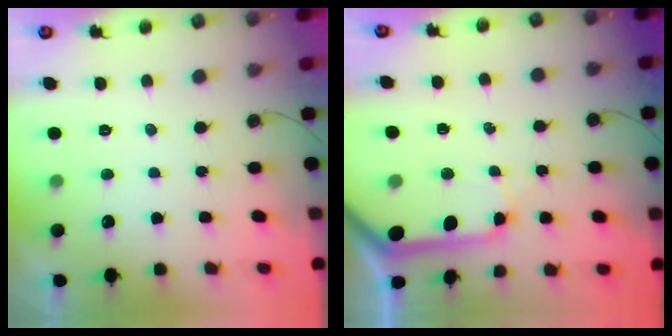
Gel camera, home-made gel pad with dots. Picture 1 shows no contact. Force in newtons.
{"total": 11.9, "press": 11.8, "slide": 1.5}